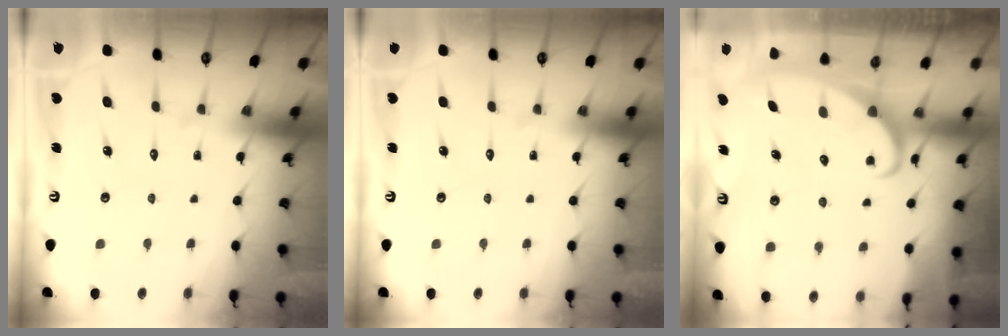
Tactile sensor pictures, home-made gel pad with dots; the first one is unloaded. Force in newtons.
{"total": 0.0}
{"total": 2.7, "press": 2.7, "slide": 0.4}